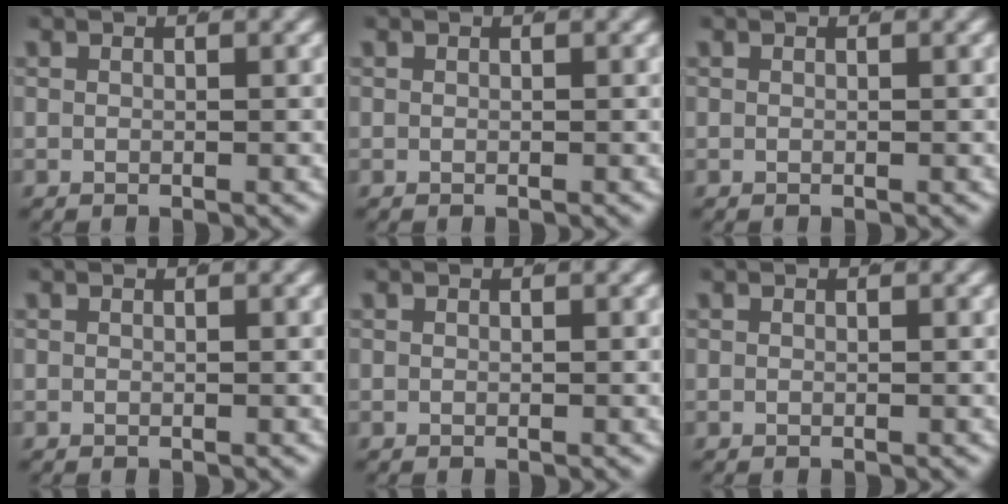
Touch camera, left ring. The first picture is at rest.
{"total": 0.0}
{"total": 0.0}
{"total": 0.0}
{"total": 0.0}
{"total": 0.0}